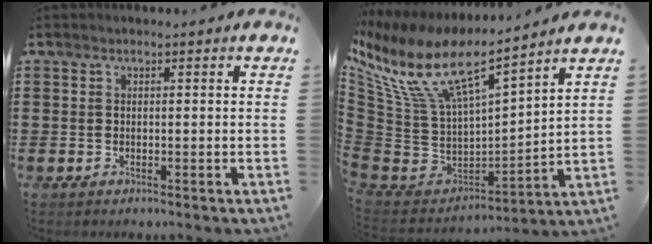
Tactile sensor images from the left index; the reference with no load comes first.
{"total": 10.9, "force": [6.3, 3.9, 8.0], "torque": [-0.194, -0.045, 0.102]}